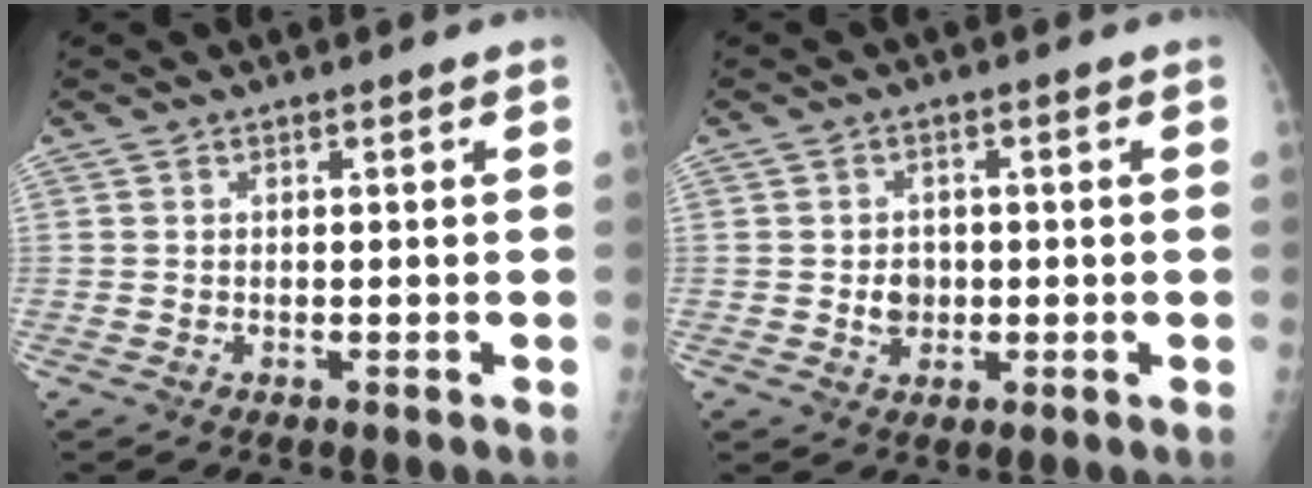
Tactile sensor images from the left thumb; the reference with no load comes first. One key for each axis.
{"total": 3.4, "fx": -0.3, "fy": 2.9, "fz": 1.7, "tx": -0.011, "ty": 0.004, "tz": -0.003}